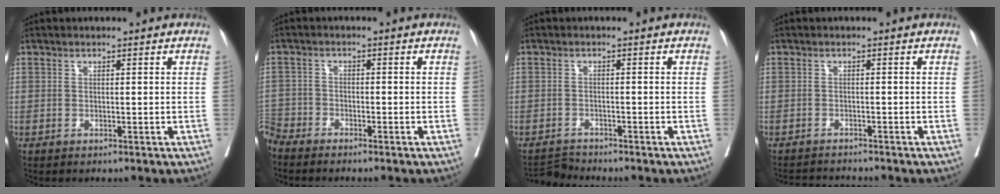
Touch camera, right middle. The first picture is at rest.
{"total": 4.4, "force": [-4.4, 0.5, 0.5], "torque": [-0.005, -0.006, -0.088]}
{"total": 2.2, "force": [-2.1, -0.5, -0.6], "torque": [0.009, -0.019, -0.033]}
{"total": 3.5, "force": [-3.5, -0.4, 0.2], "torque": [0.001, -0.015, -0.057]}